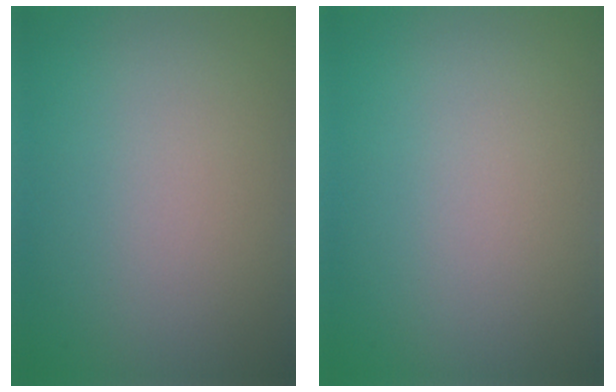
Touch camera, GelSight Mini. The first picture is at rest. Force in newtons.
{"total": 0.0}